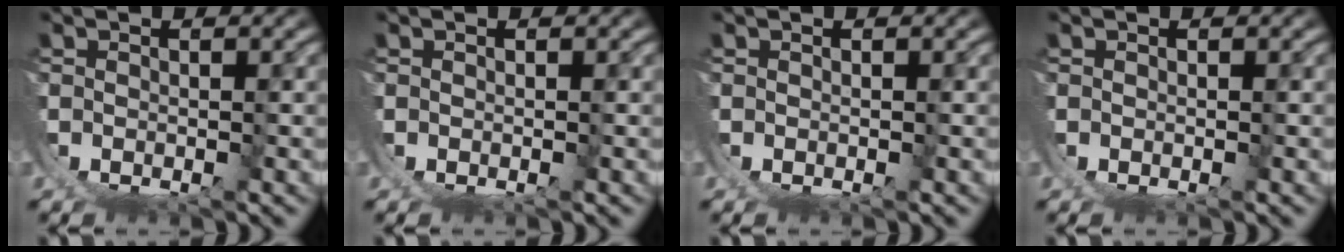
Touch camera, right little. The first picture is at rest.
{"total": 0.0}
{"total": 0.0}
{"total": 0.0}